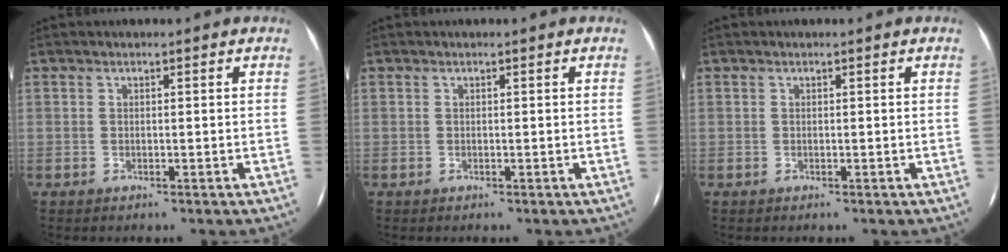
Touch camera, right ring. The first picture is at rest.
{"total": 0.0}
{"total": 0.0}